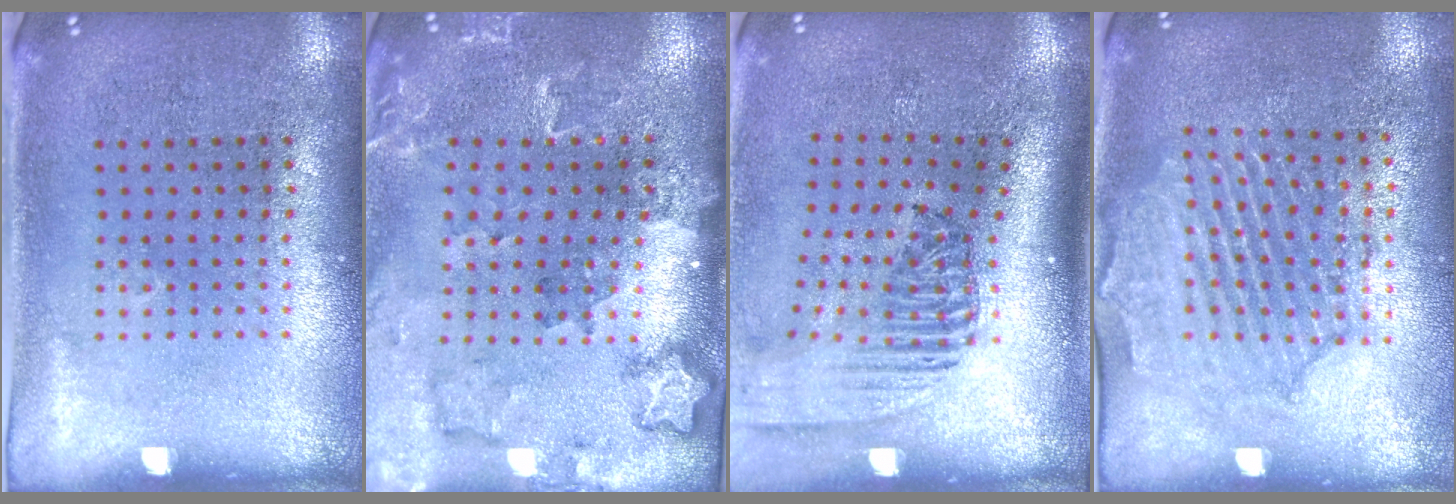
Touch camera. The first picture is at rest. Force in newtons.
{"total": 1.8, "press": 1.8, "slide": 0.0}
{"total": 2.4, "press": 1.7, "slide": 1.7}
{"total": 1.9, "press": 1.9, "slide": 0.4}